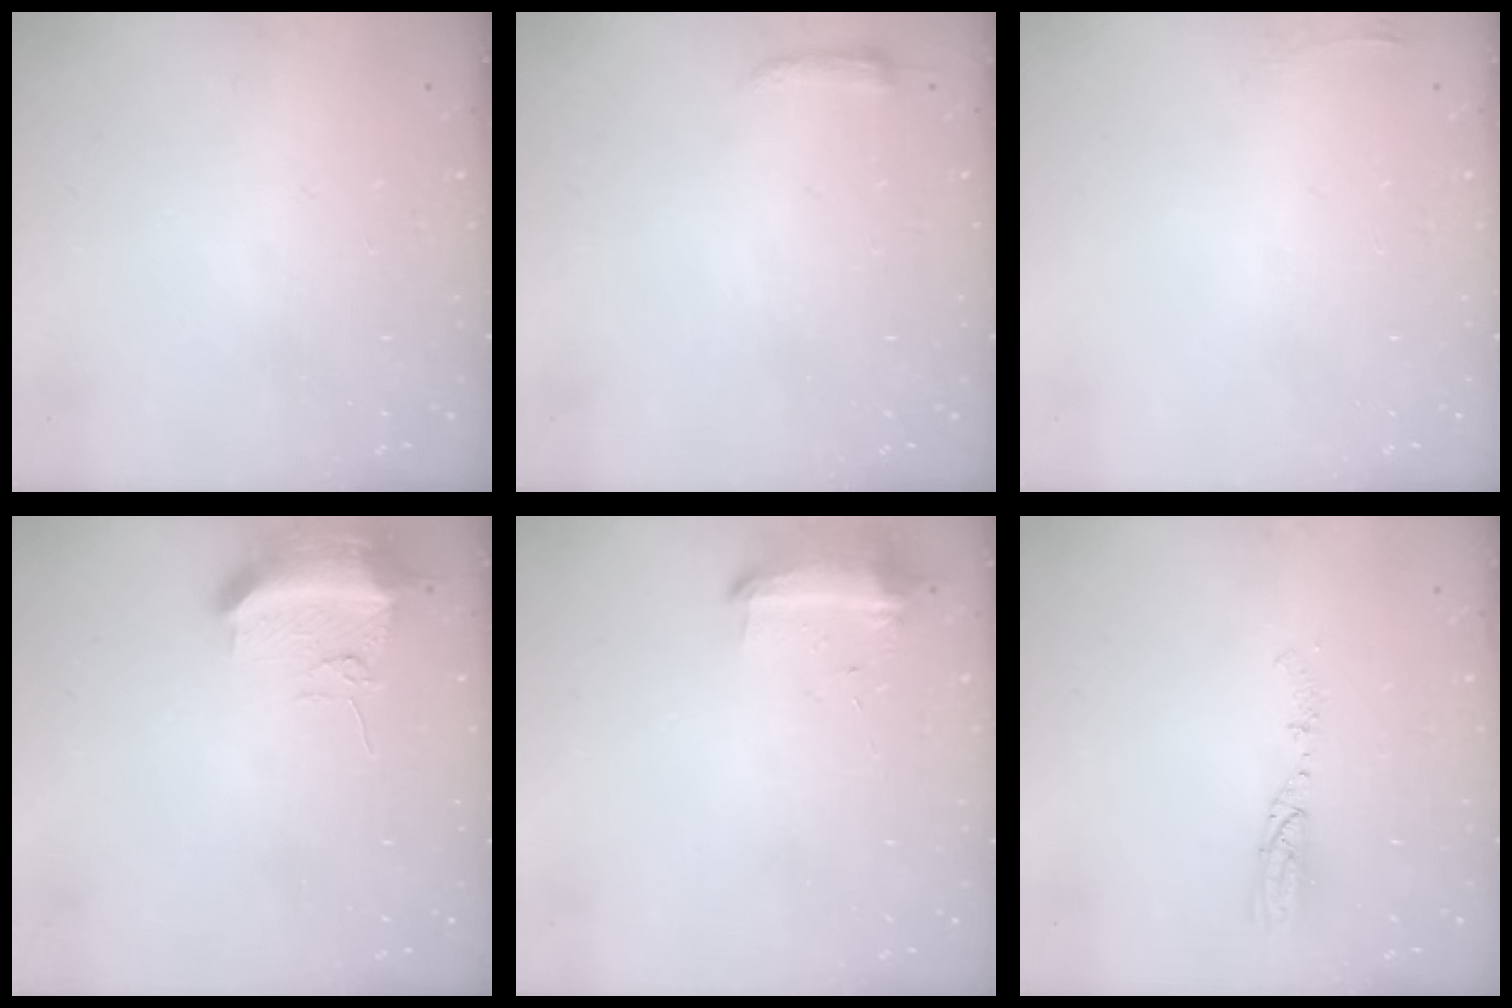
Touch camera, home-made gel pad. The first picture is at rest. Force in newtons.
{"total": 3.2, "press": 3.2, "slide": 0.7}
{"total": 3.1, "press": 2.7, "slide": 1.5}
{"total": 12.3, "press": 10.5, "slide": 6.3}
{"total": 8.9, "press": 8.9, "slide": 0.5}
{"total": 4.7, "press": 4.7, "slide": 0.4}